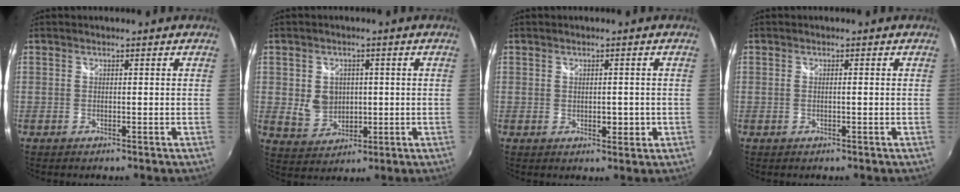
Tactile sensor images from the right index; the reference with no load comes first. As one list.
[{"total": 6.4, "force": [0.3, 5.5, 3.3], "torque": [-0.067, 0.001, 0.016]}, {"total": 2.6, "force": [-0.3, 1.5, 2.1], "torque": [-0.029, -0.004, -0.002]}, {"total": 0.6, "force": [0.0, -0.1, 0.6], "torque": [-0.011, 0.000, -0.002]}]